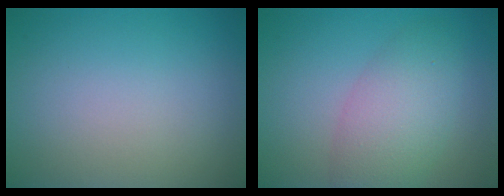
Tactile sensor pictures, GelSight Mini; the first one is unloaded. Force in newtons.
{"total": 5.1, "press": 5.1, "slide": 0.2}